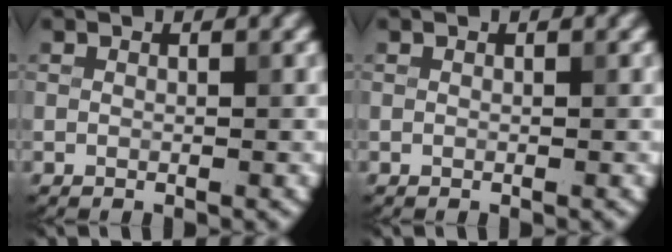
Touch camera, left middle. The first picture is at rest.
{"total": 0.0}